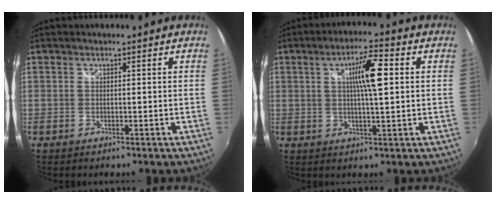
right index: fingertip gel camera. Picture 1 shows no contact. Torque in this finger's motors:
{"motor_torque": [0.56, 0.13, 0.24, 0.11]}